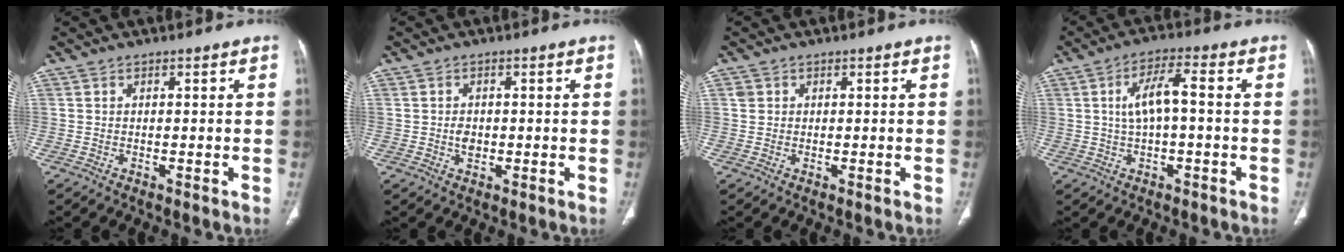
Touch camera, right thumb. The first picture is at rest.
{"total": 2.3, "force": [-0.2, 1.7, 1.5], "torque": [-0.021, 0.001, -0.002]}
{"total": 1.3, "force": [0.4, 1.2, 0.3], "torque": [0.000, 0.001, 0.007]}
{"total": 6.6, "force": [0.4, 2.4, 6.2], "torque": [-0.124, 0.023, 0.002]}